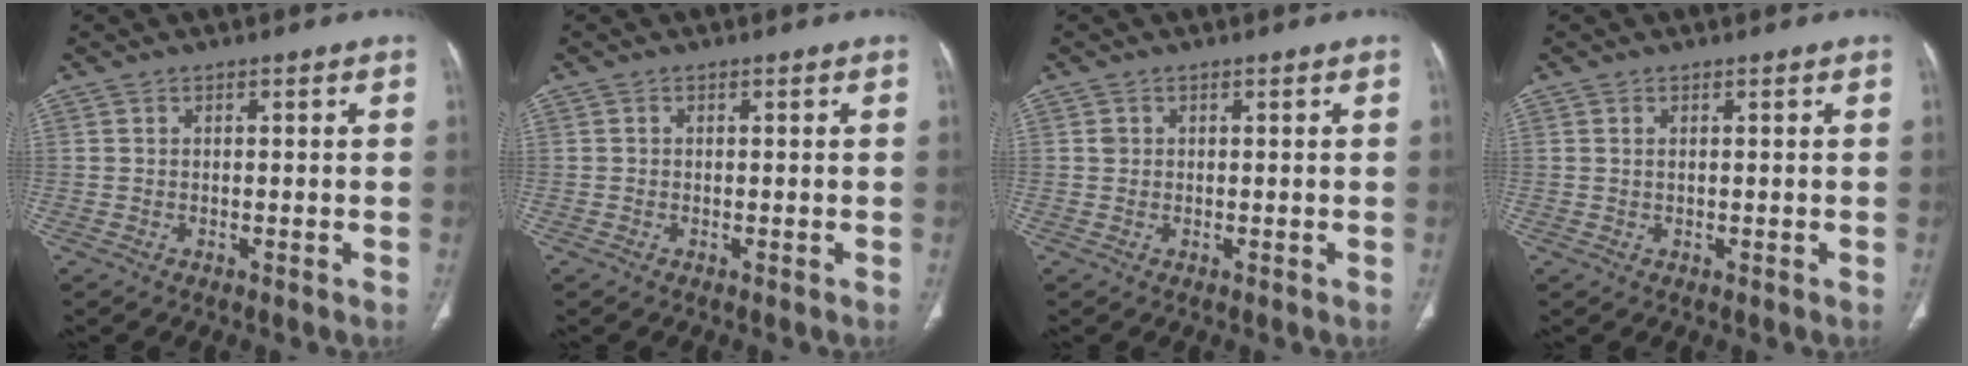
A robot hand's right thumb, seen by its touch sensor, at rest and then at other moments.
{"total": 0.0}
{"total": 0.9, "force": [0.2, 0.8, 0.3], "torque": [-0.002, 0.003, 0.005]}
{"total": 0.6, "force": [0.3, 0.2, 0.5], "torque": [-0.016, 0.004, 0.007]}